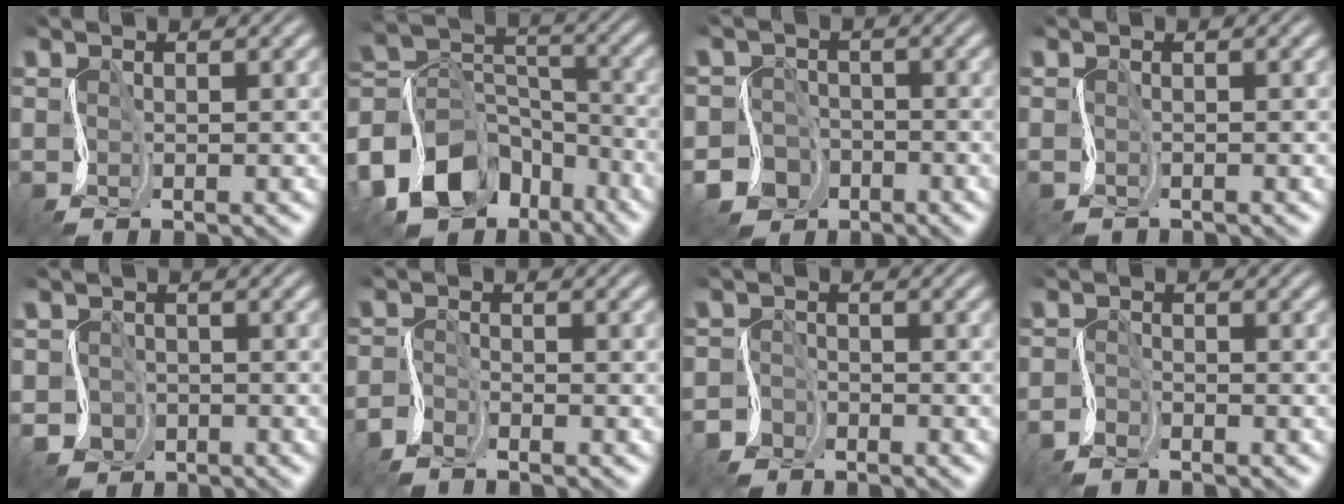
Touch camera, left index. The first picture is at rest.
{"total": 11.3, "force": [-6.6, 8.0, 4.5], "torque": [-0.102, 0.006, -0.123]}
{"total": 5.0, "force": [-2.9, 4.1, 0.4], "torque": [0.013, -0.006, -0.056]}
{"total": 0.7, "force": [-0.3, -0.4, -0.5], "torque": [0.006, 0.000, -0.008]}
{"total": 1.6, "force": [-0.5, 1.5, -0.1], "torque": [0.006, -0.004, -0.010]}
{"total": 1.9, "force": [-1.8, 0.5, 0.5], "torque": [-0.015, -0.003, -0.046]}
{"total": 1.7, "force": [-1.3, 1.1, -0.3], "torque": [0.010, 0.003, -0.034]}
{"total": 1.3, "force": [-1.3, 0.1, 0.0], "torque": [-0.004, 0.001, -0.033]}